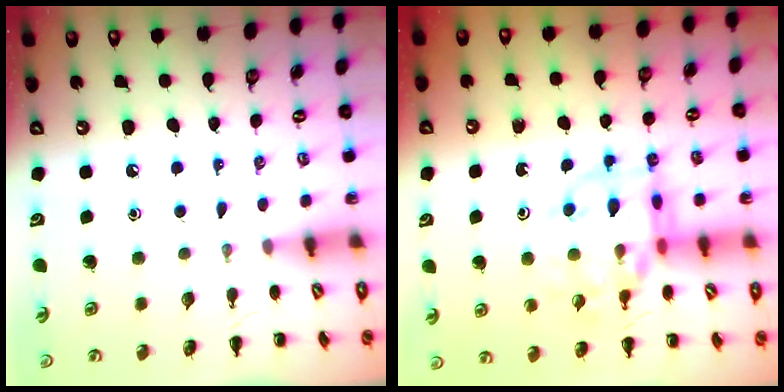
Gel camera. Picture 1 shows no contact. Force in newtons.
{"total": 14.6, "press": 14.3, "slide": 2.7}